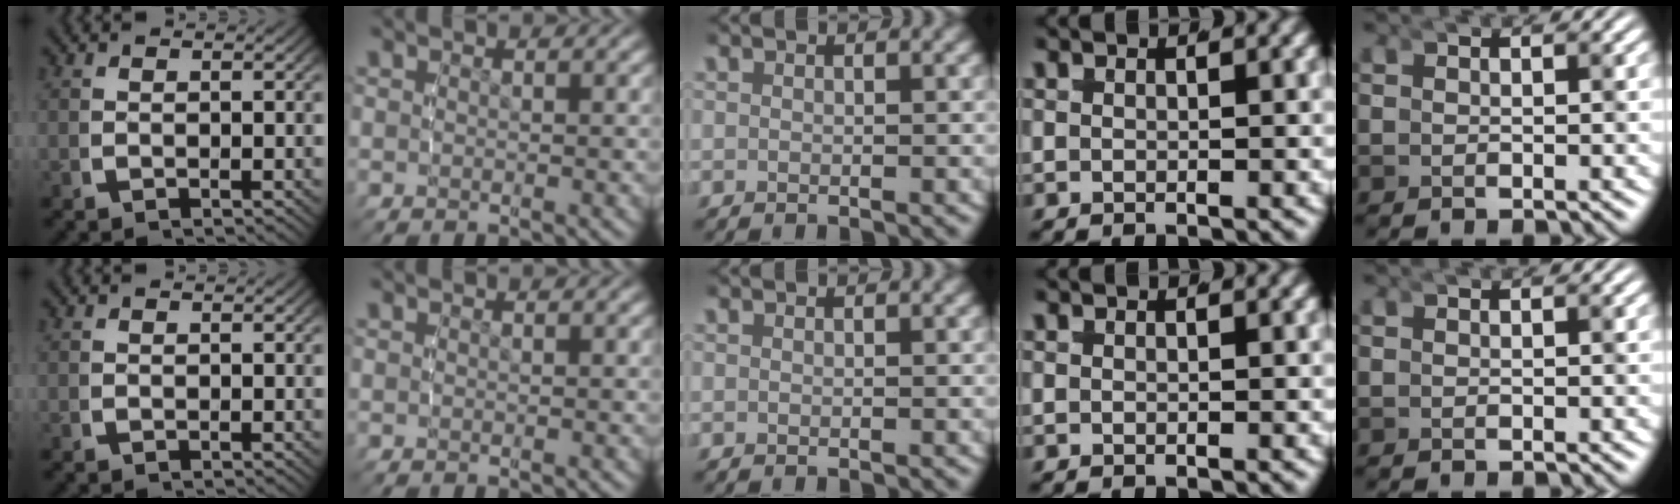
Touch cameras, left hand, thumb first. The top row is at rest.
{}